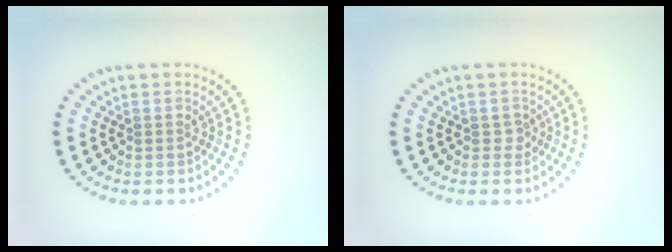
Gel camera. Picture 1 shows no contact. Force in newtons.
{"total": 0.8, "press": 0.6, "slide": 0.5}